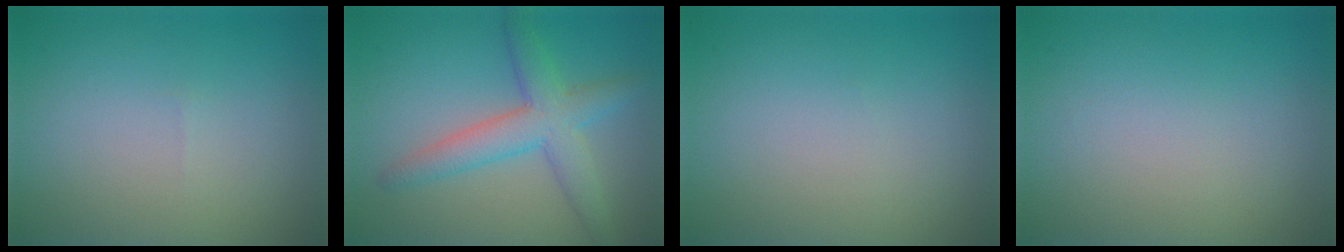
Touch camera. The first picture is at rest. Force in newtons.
{"total": 4.7, "press": 4.7, "slide": 0.1}
{"total": 0.0}
{"total": 0.0}